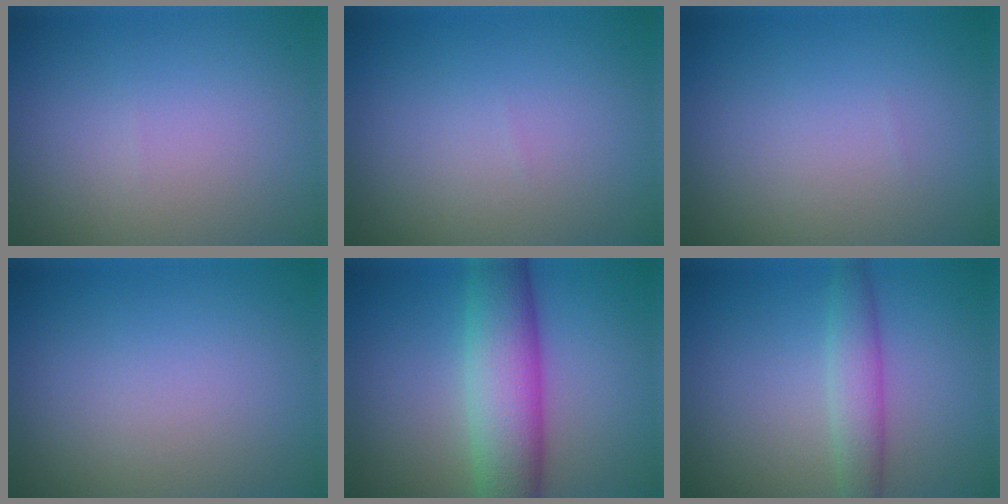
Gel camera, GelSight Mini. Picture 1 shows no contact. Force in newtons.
{"total": 0.0}
{"total": 0.0}
{"total": 0.0}
{"total": 7.9, "press": 7.9, "slide": 0.2}
{"total": 2.4, "press": 2.4, "slide": 0.2}